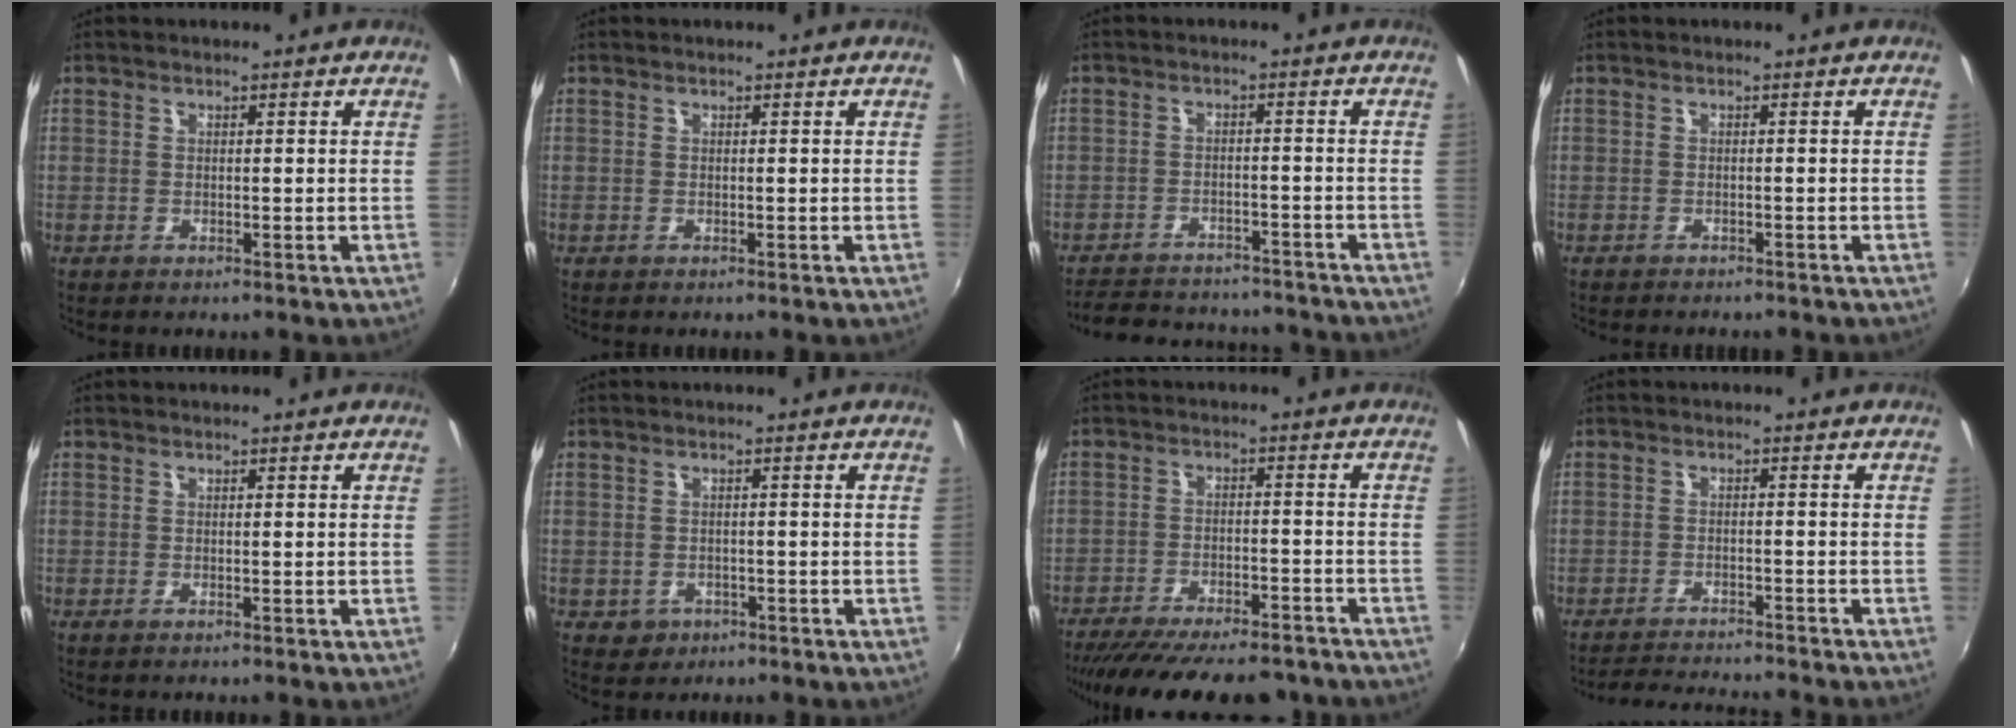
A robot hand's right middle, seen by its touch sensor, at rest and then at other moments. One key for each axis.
{"total": 0.0}
{"total": 17.9, "fx": -15.8, "fy": 5.5, "fz": 6.3, "tx": -0.137, "ty": 0.011, "tz": -0.207}
{"total": 2.9, "fx": -2.7, "fy": 0.7, "fz": 0.9, "tx": -0.023, "ty": -0.011, "tz": -0.039}
{"total": 0.0}
{"total": 3.1, "fx": -1.1, "fy": 2.8, "fz": 0.9, "tx": -0.025, "ty": -0.002, "tz": -0.011}
{"total": 20.5, "fx": -17.4, "fy": 6.0, "fz": 9.2, "tx": -0.182, "ty": -0.019, "tz": -0.237}
{"total": 7.2, "fx": -6.8, "fy": -0.4, "fz": 2.2, "tx": -0.056, "ty": -0.007, "tz": -0.105}